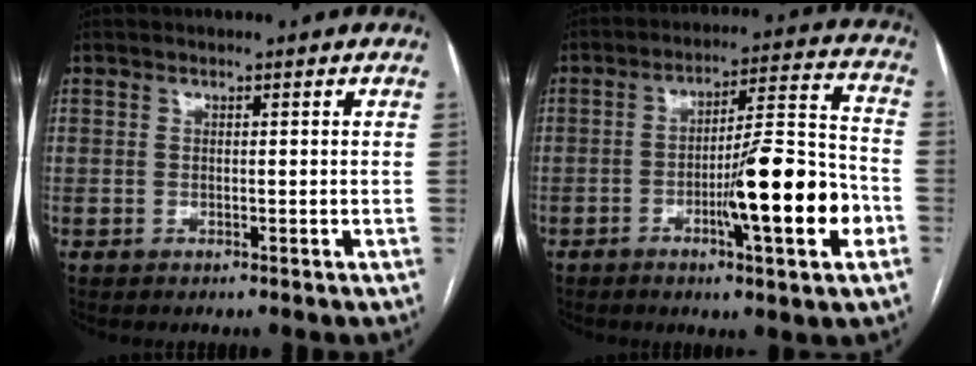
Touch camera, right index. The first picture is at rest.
{"total": 14.8, "force": [-4.8, 1.2, 14.0], "torque": [-0.217, 0.005, -0.070]}